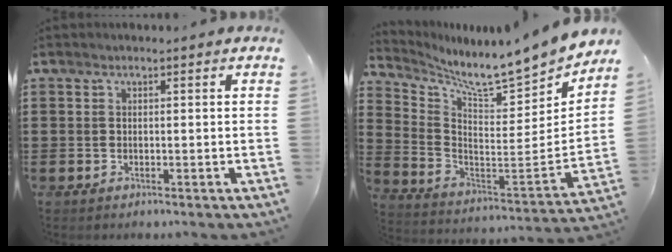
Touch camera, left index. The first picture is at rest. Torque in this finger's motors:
{"motor_torque": [0.03, -2.10, 0.18, 0.02]}